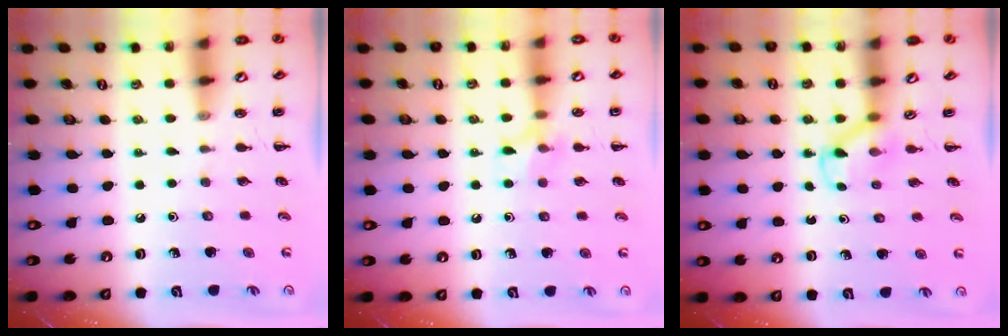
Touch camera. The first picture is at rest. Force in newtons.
{"total": 7.5, "press": 7.4, "slide": 1.4}
{"total": 3.6, "press": 3.4, "slide": 1.2}